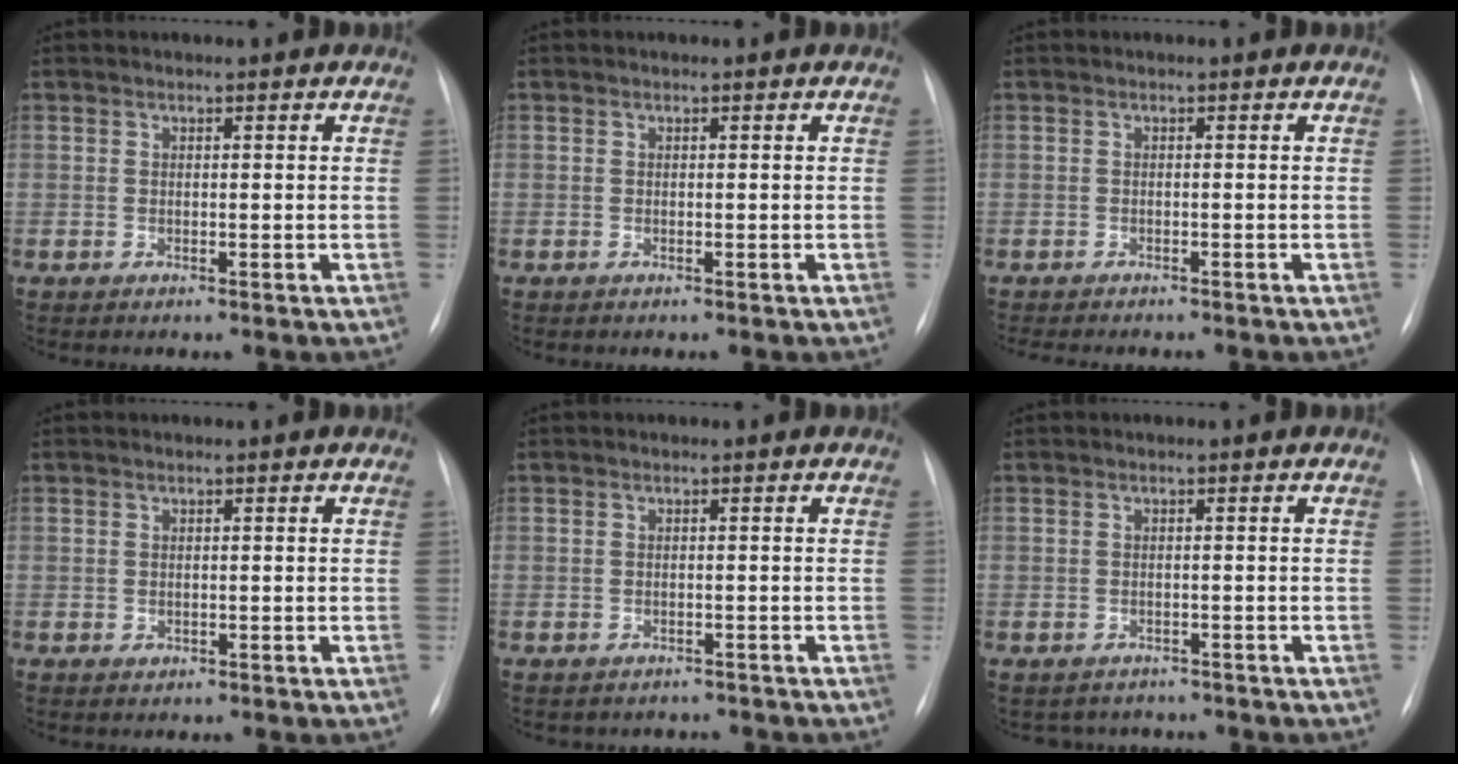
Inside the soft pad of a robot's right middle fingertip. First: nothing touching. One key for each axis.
{"total": 0.0}
{"total": 5.7, "fx": -4.9, "fy": 1.5, "fz": 2.5, "tx": -0.033, "ty": -0.007, "tz": -0.063}
{"total": 0.6, "fx": -0.1, "fy": 0.5, "fz": 0.2, "tx": -0.005, "ty": 0.000, "tz": 0.000}
{"total": 3.5, "fx": -3.1, "fy": 1.6, "fz": 0.1, "tx": -0.006, "ty": 0.010, "tz": -0.036}
{"total": 3.5, "fx": -3.0, "fy": 1.7, "fz": -0.2, "tx": -0.002, "ty": 0.009, "tz": -0.039}